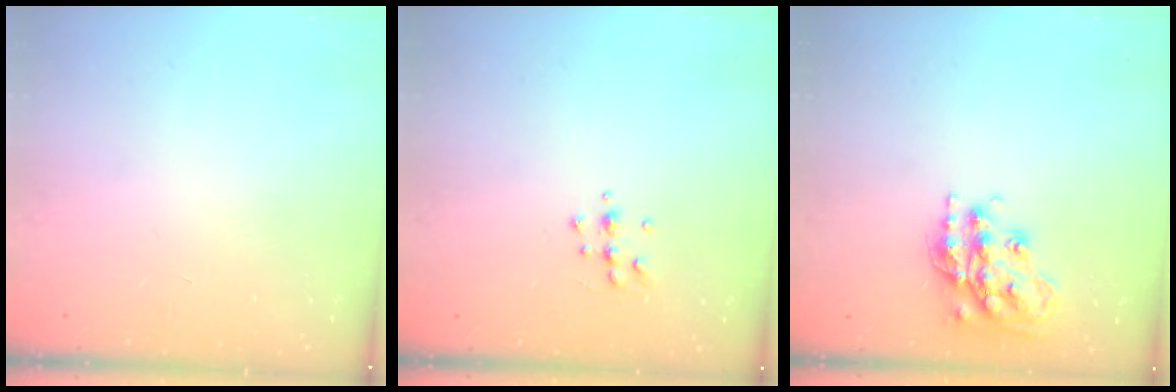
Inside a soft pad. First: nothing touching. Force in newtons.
{"total": 6.3, "press": 6.2, "slide": 1.0}
{"total": 17.6, "press": 17.5, "slide": 1.3}